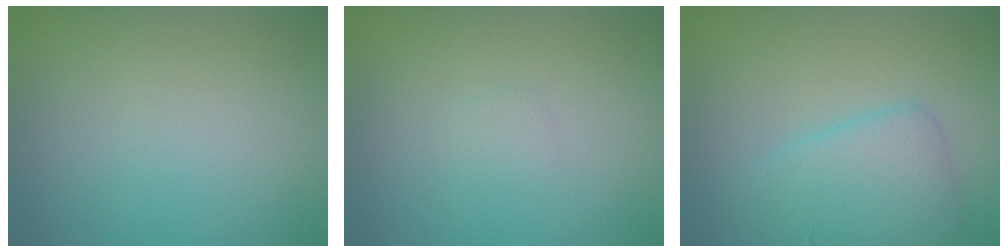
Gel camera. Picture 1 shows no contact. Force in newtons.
{"total": 0.6, "press": 0.6, "slide": 0.0}
{"total": 3.7, "press": 3.7, "slide": 0.1}